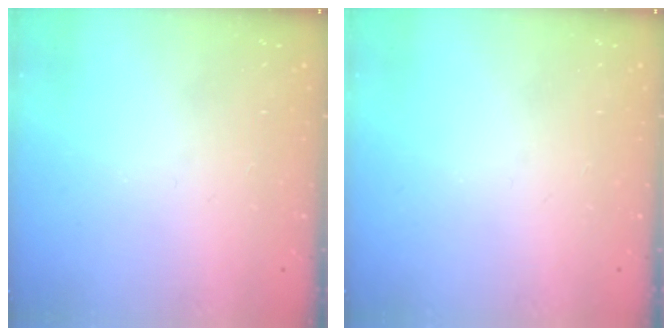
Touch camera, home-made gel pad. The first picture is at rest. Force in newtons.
{"total": 0.0}